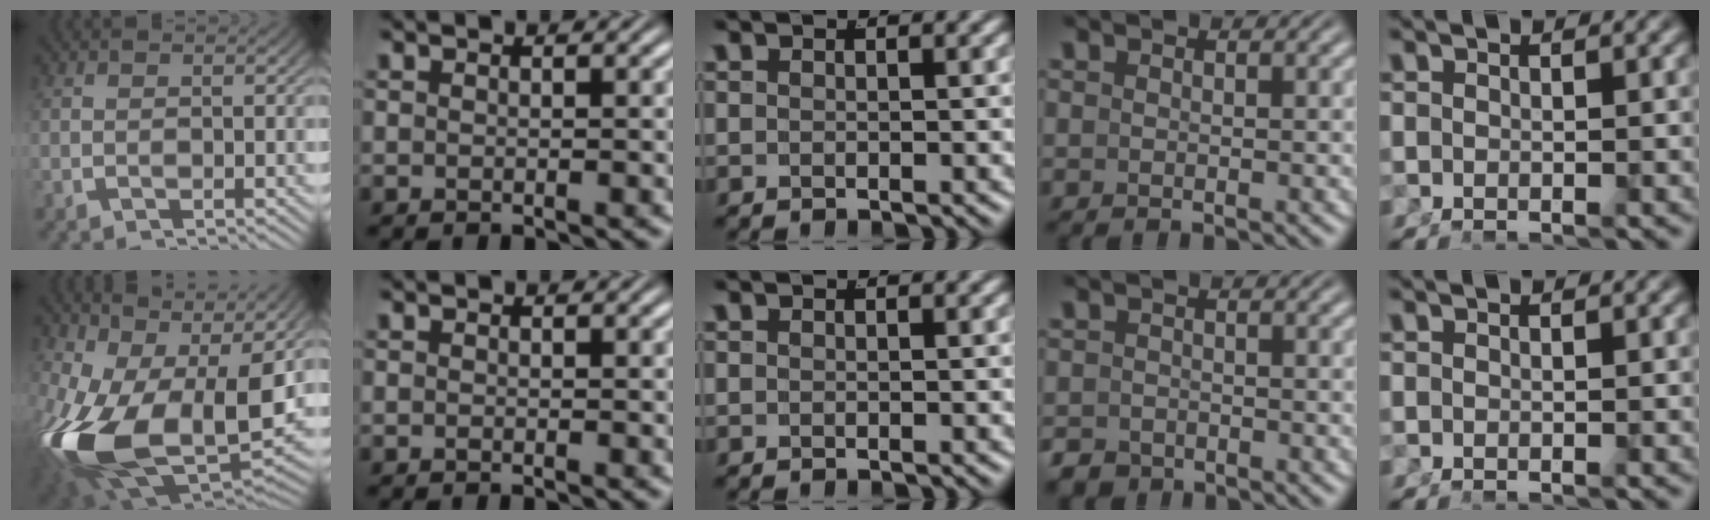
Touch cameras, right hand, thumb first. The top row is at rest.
{"thumb": {"total": 16.7, "force": [-1.5, 10.1, 13.2], "torque": [-0.309, -0.073, 0.007]}, "ring": {"total": 2.7, "force": [-2.5, 1.1, 0.0], "torque": [-0.001, -0.019, -0.037]}}